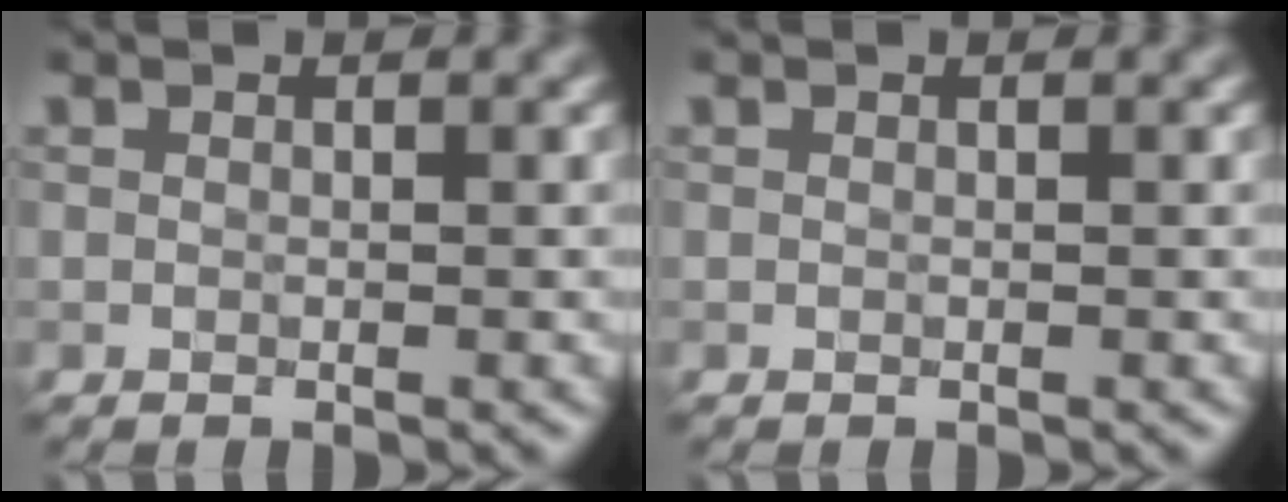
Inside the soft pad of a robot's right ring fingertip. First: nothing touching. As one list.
[{"total": 0.0}]